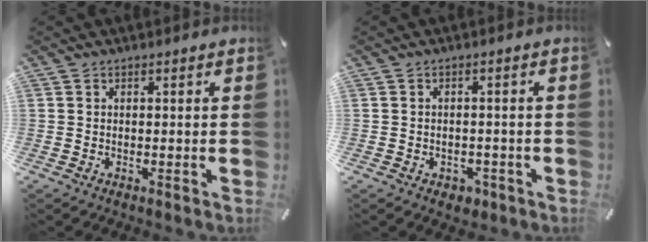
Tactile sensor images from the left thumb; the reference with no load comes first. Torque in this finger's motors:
{"motor_torque": [-0.01, 0.01, 0.06, 0.07, 0.00]}